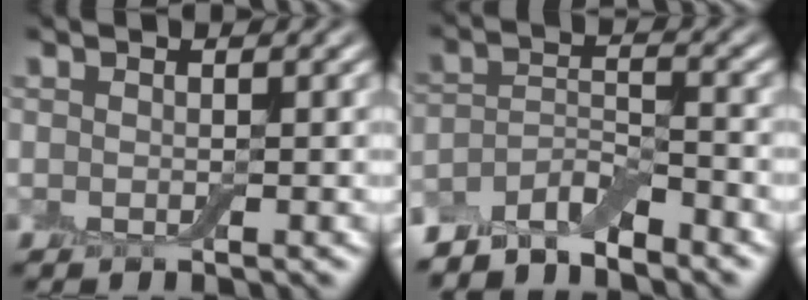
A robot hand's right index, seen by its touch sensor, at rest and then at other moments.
{"total": 4.3, "force": [-3.9, 1.2, 1.4], "torque": [-0.024, 0.003, -0.078]}